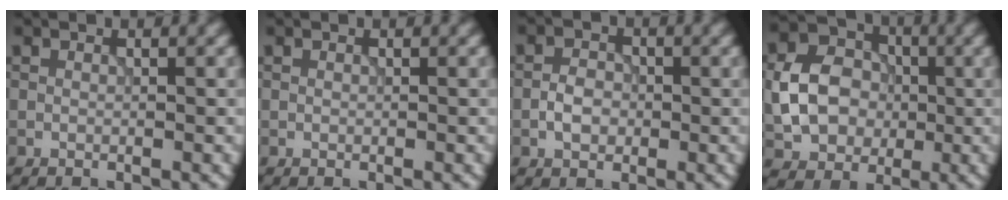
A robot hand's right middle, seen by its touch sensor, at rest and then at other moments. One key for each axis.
{"total": 0.0}
{"total": 2.2, "fx": -0.6, "fy": 1.6, "fz": 1.3, "tx": -0.023, "ty": 0.003, "tz": -0.015}
{"total": 6.2, "fx": -0.6, "fy": 5.1, "fz": 3.4, "tx": -0.066, "ty": 0.008, "tz": -0.020}